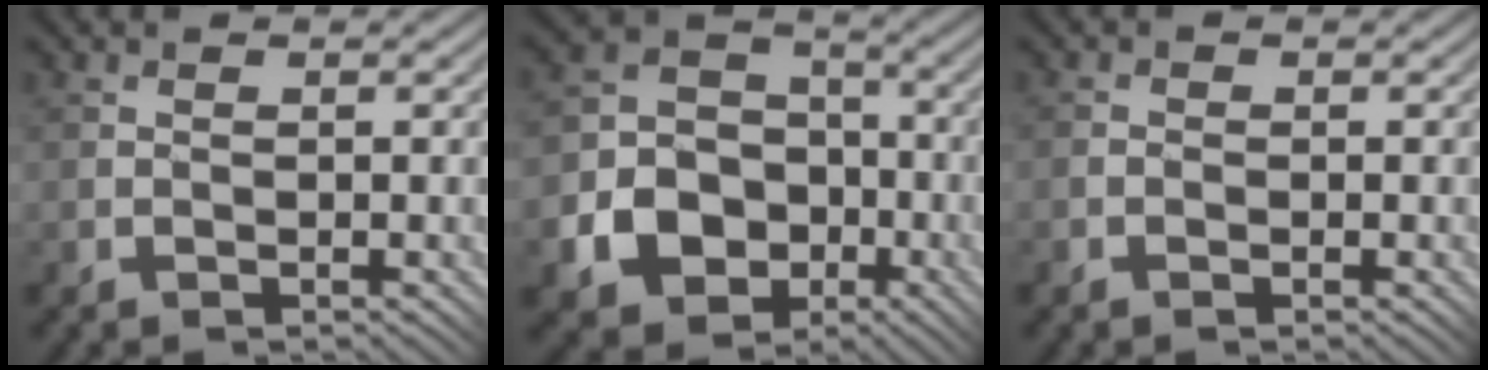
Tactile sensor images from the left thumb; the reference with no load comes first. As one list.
[{"total": 12.5, "force": [-4.4, 10.3, 5.4], "torque": [-0.131, -0.045, -0.089]}, {"total": 1.0, "force": [-0.5, 0.6, 0.5], "torque": [-0.004, 0.004, -0.011]}]